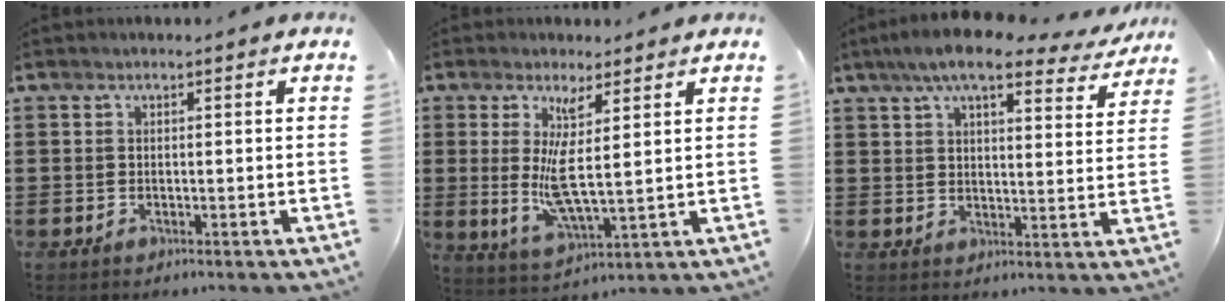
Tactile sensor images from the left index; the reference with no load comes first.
{"total": 7.6, "force": [2.7, 1.5, 6.9], "torque": [-0.122, -0.023, 0.048]}
{"total": 8.8, "force": [7.3, 1.3, 4.8], "torque": [-0.106, -0.017, 0.130]}